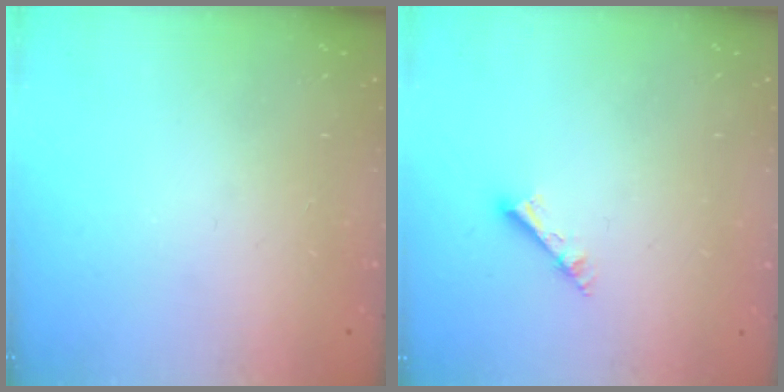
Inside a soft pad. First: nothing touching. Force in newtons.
{"total": 2.6, "press": 2.5, "slide": 0.2}